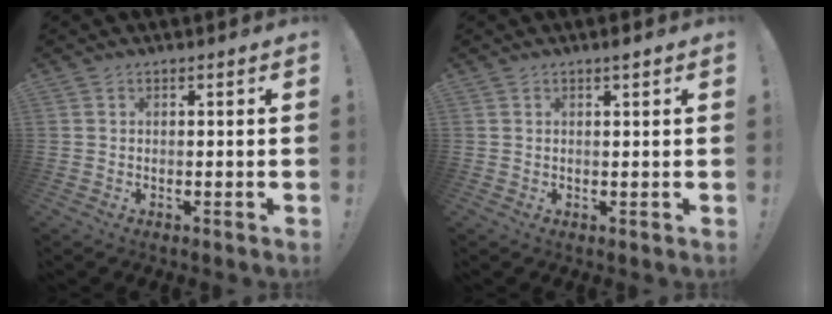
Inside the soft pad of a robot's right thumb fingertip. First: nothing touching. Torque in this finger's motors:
{"motor_torque": [-0.12, -0.06, 0.15, -0.06, -0.03]}